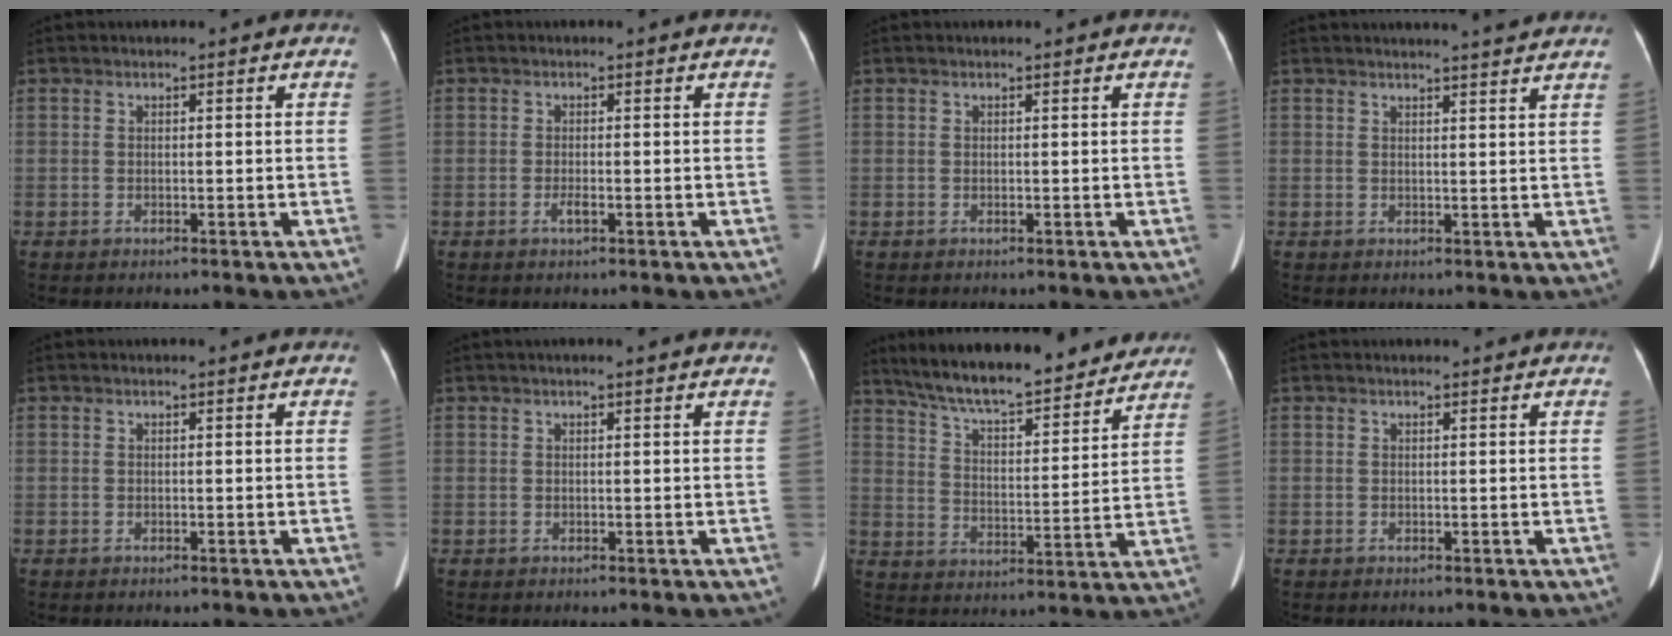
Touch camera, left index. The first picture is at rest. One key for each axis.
{"total": 1.2, "fx": -0.6, "fy": 0.2, "fz": 1.0, "tx": -0.024, "ty": -0.002, "tz": -0.010}
{"total": 0.0}
{"total": 6.3, "fx": 5.8, "fy": -0.6, "fz": 2.4, "tx": -0.031, "ty": 0.005, "tz": 0.057}
{"total": 0.0}
{"total": 2.5, "fx": 2.0, "fy": 0.0, "fz": 1.3, "tx": -0.018, "ty": 0.021, "tz": 0.023}
{"total": 20.3, "fx": 18.1, "fy": 3.7, "fz": 8.6, "tx": -0.137, "ty": 0.010, "tz": 0.263}
{"total": 1.3, "fx": 1.2, "fy": 0.0, "fz": 0.3, "tx": -0.007, "ty": 0.010, "tz": 0.018}